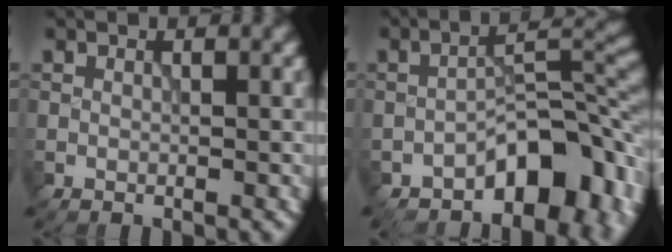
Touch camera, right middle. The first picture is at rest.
{"total": 8.8, "force": [-4.8, 4.2, 6.0], "torque": [-0.058, 0.013, -0.083]}